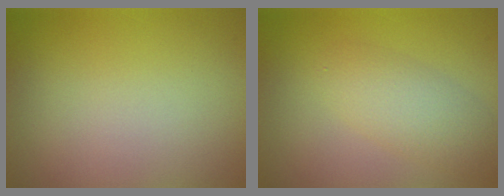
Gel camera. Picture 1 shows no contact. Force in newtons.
{"total": 3.2, "press": 3.2, "slide": 0.0}